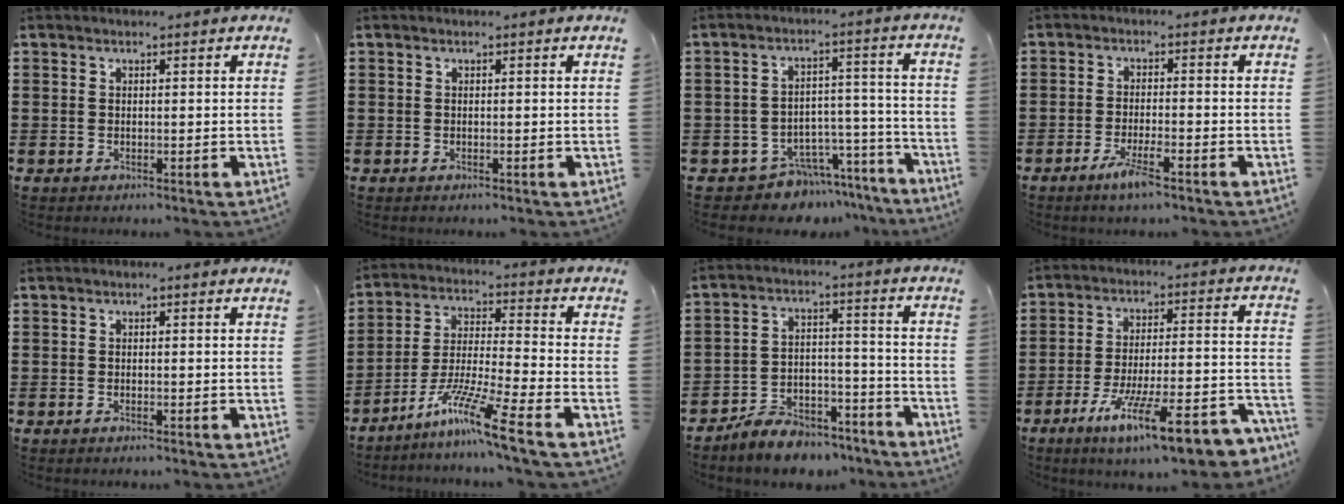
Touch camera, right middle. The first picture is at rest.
{"total": 0.0}
{"total": 7.2, "force": [-6.5, 2.8, 1.3], "torque": [-0.019, 0.032, -0.120]}
{"total": 4.0, "force": [-2.6, 0.3, 3.0], "torque": [-0.061, -0.005, -0.048]}
{"total": 0.5, "force": [-0.1, -0.1, 0.5], "torque": [-0.007, -0.002, -0.003]}
{"total": 10.2, "force": [-7.2, 0.0, 7.2], "torque": [-0.148, -0.008, -0.145]}
{"total": 7.0, "force": [-6.6, 1.8, 1.3], "torque": [-0.021, 0.023, -0.129]}
{"total": 14.3, "force": [-10.0, 2.3, 10.0], "torque": [-0.159, 0.032, -0.173]}